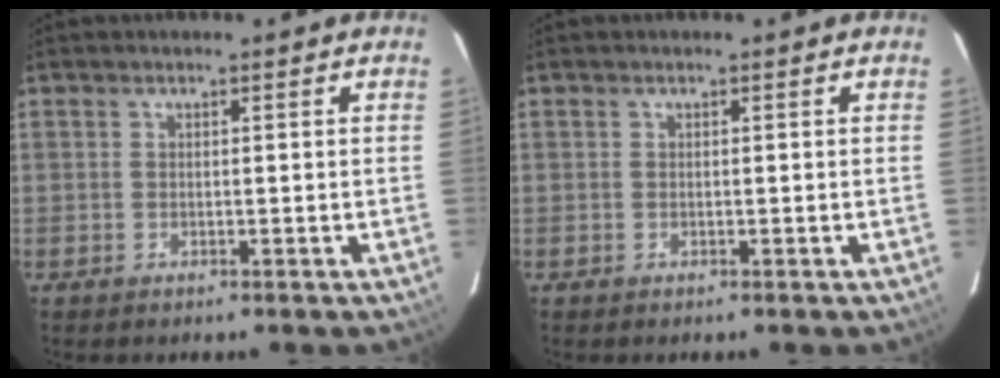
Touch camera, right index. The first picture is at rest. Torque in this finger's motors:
{"motor_torque": [0.00, 0.00, 0.00, 0.00]}